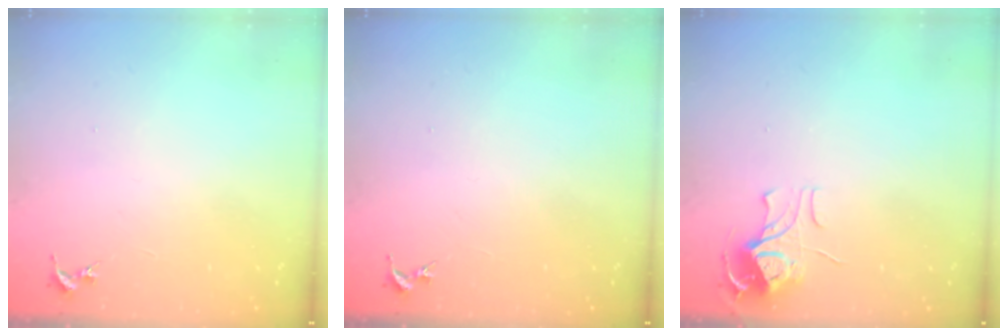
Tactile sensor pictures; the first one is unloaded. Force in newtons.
{"total": 0.0}
{"total": 8.8, "press": 8.8, "slide": 0.7}